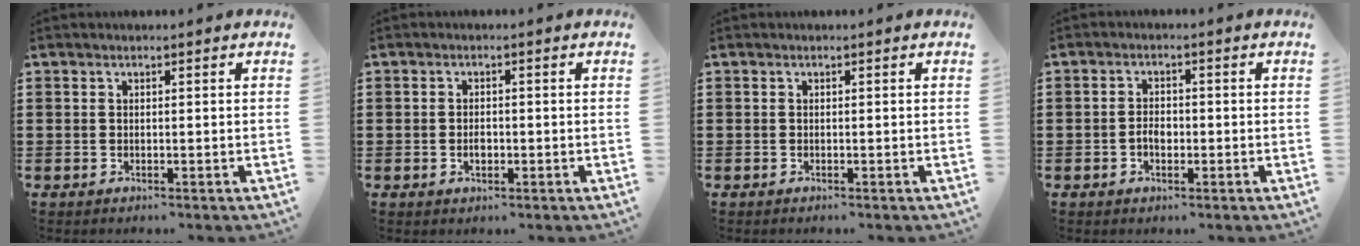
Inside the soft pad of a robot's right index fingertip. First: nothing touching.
{"total": 1.7, "force": [-0.5, 0.9, 1.3], "torque": [-0.026, 0.000, -0.010]}
{"total": 0.0}
{"total": 2.3, "force": [-0.7, 1.3, 1.8], "torque": [-0.034, 0.004, -0.015]}